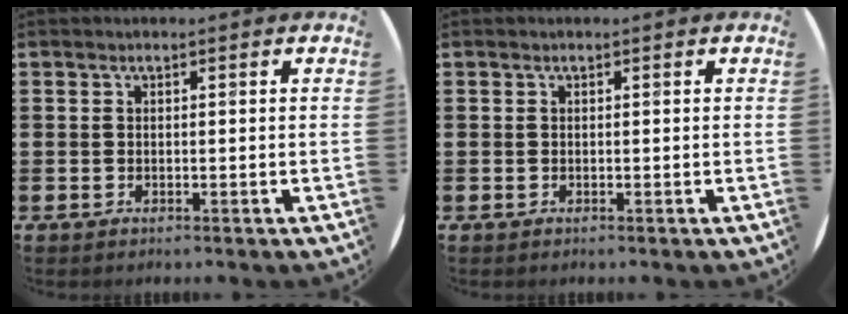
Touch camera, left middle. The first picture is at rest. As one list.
[{"total": 0.0}]